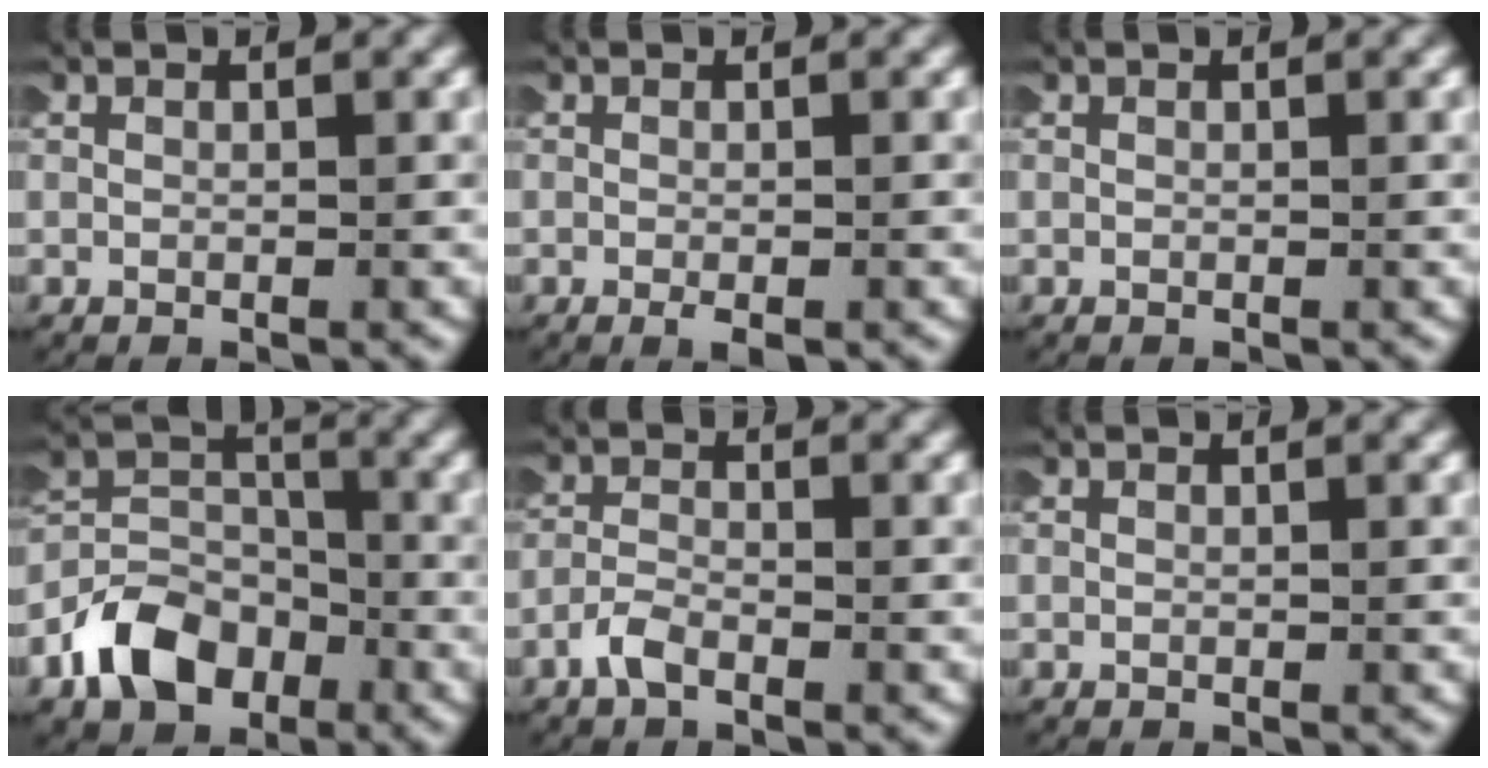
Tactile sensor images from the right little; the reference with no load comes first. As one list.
[{"total": 1.5, "force": [-1.0, 0.5, 1.0], "torque": [-0.021, -0.009, -0.011]}, {"total": 0.0}, {"total": 6.0, "force": [-2.6, 4.4, 3.1], "torque": [-0.051, -0.006, -0.052]}, {"total": 1.5, "force": [-1.2, 0.5, 0.8], "torque": [-0.021, 0.000, -0.028]}, {"total": 0.0}]